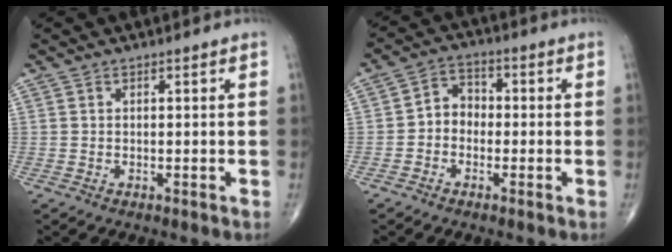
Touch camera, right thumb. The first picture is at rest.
{"total": 5.0, "force": [-1.2, 4.1, 2.5], "torque": [-0.019, 0.023, -0.037]}